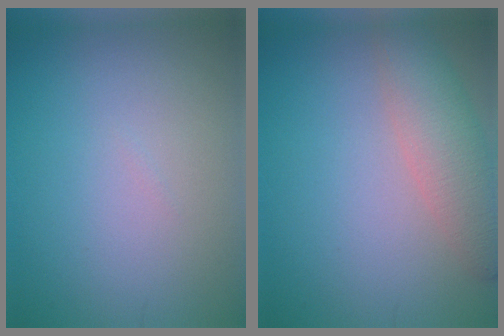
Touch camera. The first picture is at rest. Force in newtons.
{"total": 4.4, "press": 4.4, "slide": 0.4}